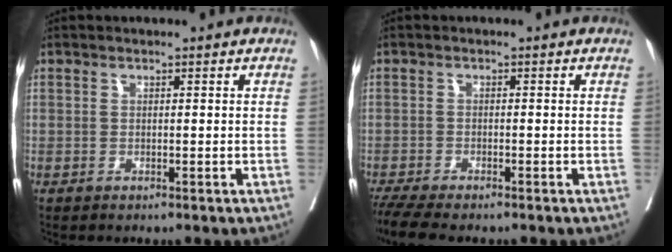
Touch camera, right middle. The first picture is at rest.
{"total": 6.2, "force": [-5.3, 0.8, 3.1], "torque": [-0.053, -0.015, -0.091]}